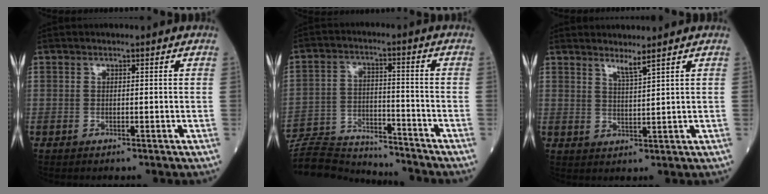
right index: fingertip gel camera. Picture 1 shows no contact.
{"total": 14.0, "force": [-13.8, 1.3, 2.1], "torque": [-0.036, 0.018, -0.225]}
{"total": 2.3, "force": [1.9, -0.7, 1.1], "torque": [-0.022, -0.015, 0.039]}